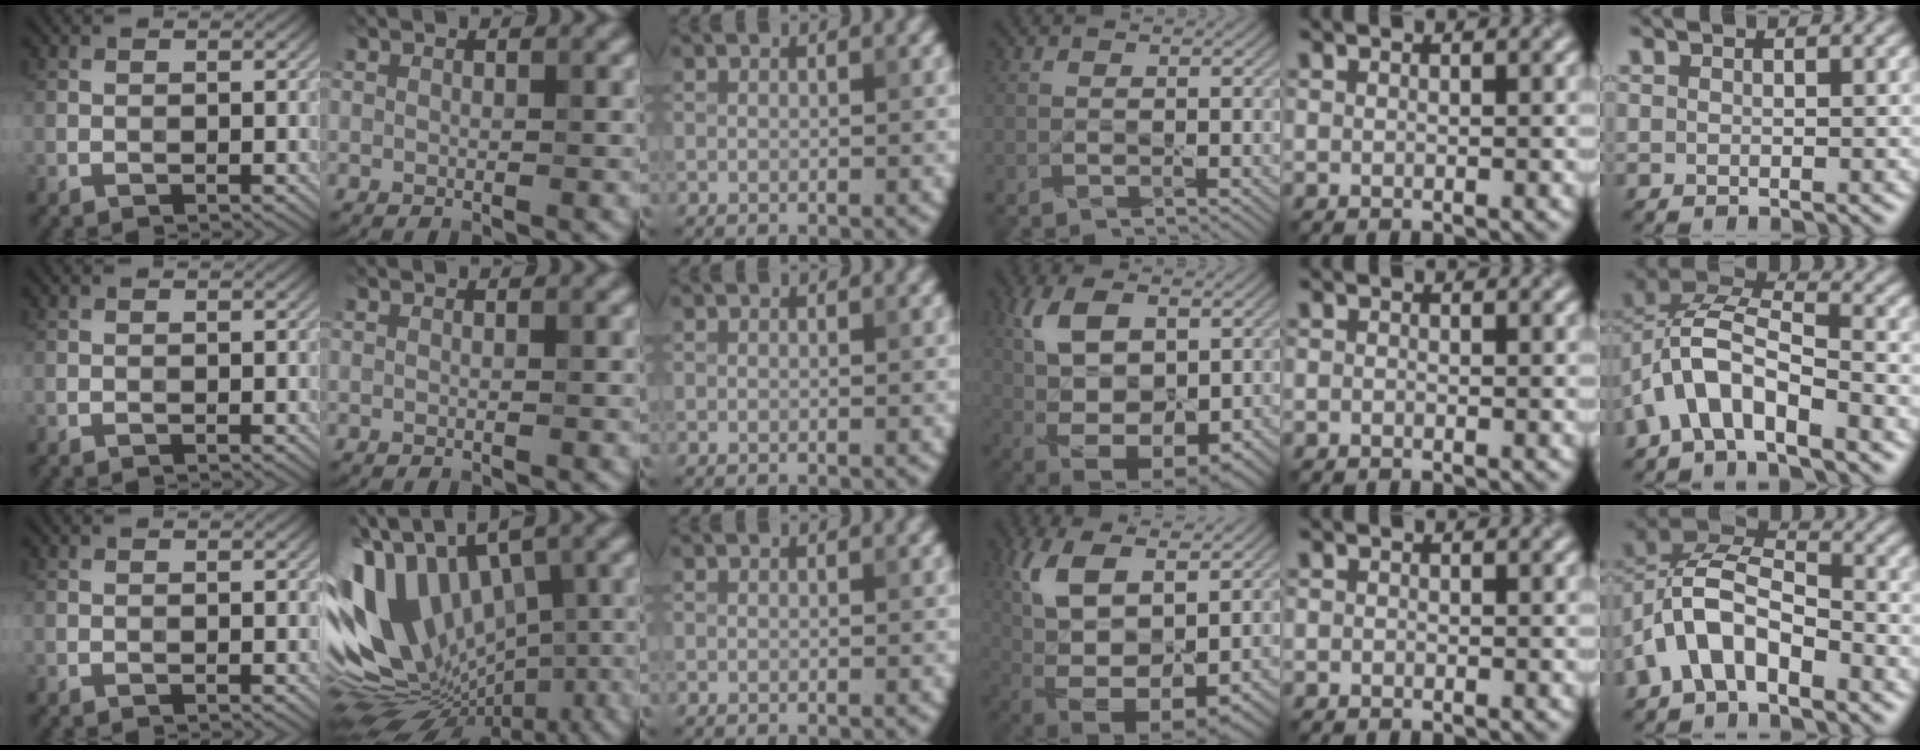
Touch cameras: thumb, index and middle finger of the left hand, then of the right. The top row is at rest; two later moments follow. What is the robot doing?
{"motion": "wipe", "object": "whiteboard"}